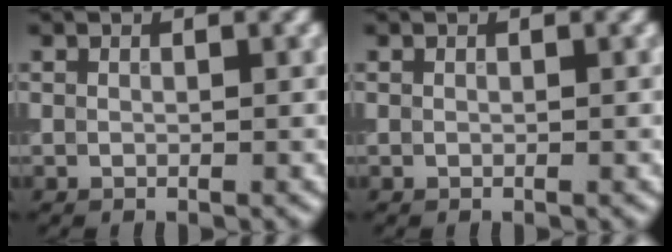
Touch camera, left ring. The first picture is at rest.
{"total": 0.0}